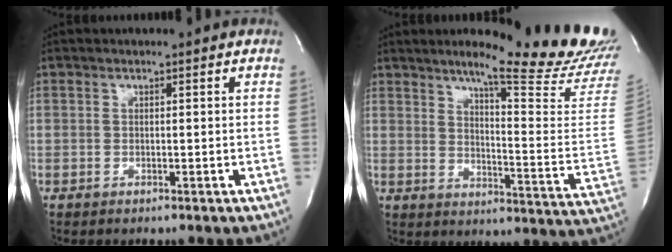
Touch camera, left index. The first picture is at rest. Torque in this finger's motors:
{"motor_torque": [-0.36, -0.55, 0.07, 0.03]}